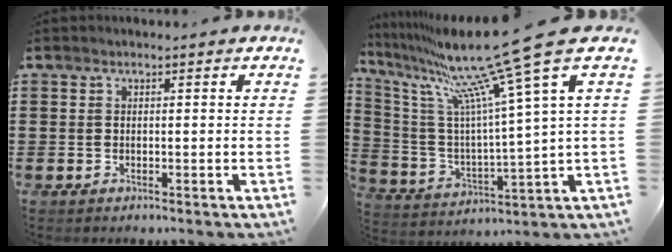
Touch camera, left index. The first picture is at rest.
{"total": 16.3, "force": [11.6, -0.3, 11.4], "torque": [-0.250, -0.076, 0.177]}